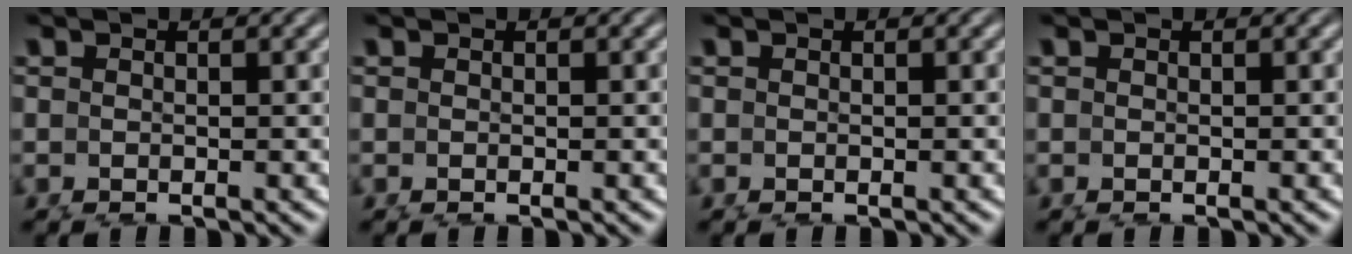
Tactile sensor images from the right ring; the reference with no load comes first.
{"total": 0.0}
{"total": 0.0}
{"total": 0.0}